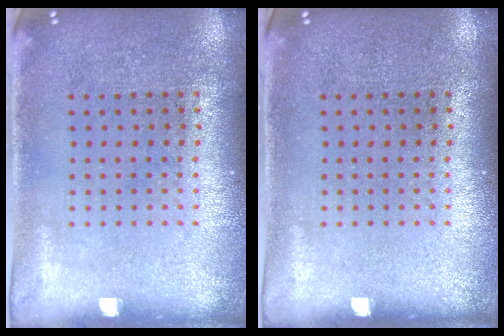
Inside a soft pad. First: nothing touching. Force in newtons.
{"total": 0.0}